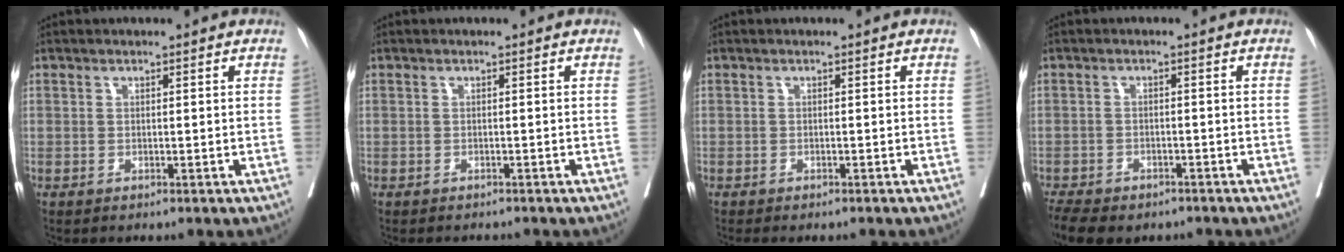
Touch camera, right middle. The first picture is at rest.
{"total": 2.2, "force": [-2.1, 0.6, 0.5], "torque": [-0.005, -0.003, -0.027]}
{"total": 2.9, "force": [-2.5, 0.8, 1.1], "torque": [-0.010, -0.005, -0.033]}
{"total": 10.0, "force": [-7.8, 4.4, 4.5], "torque": [-0.086, -0.001, -0.109]}